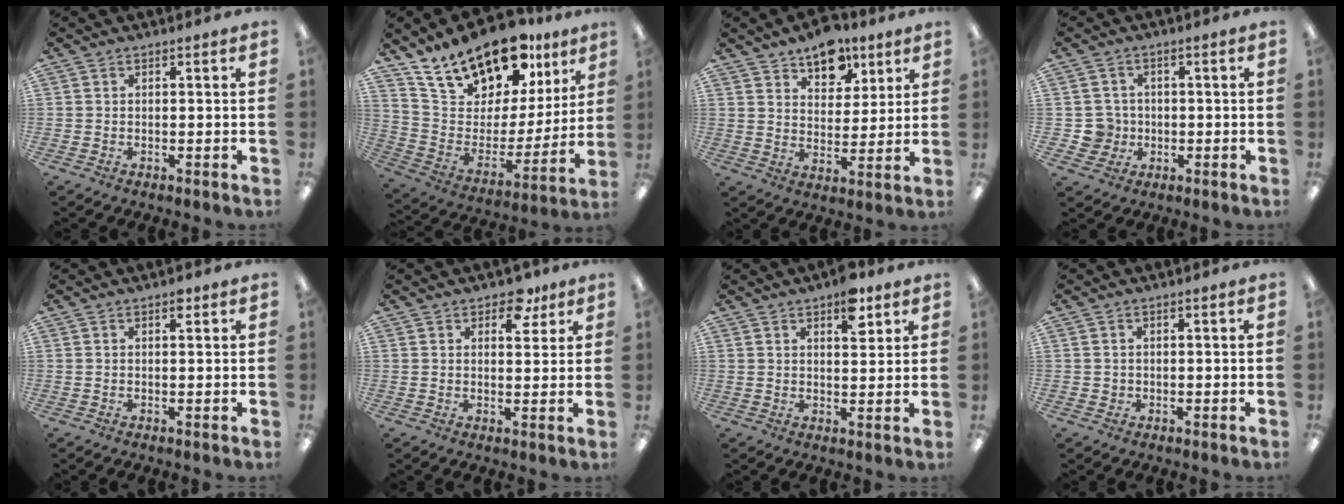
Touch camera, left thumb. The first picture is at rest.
{"total": 19.4, "force": [16.0, 7.8, 7.6], "torque": [-0.147, -0.114, 0.287]}
{"total": 11.0, "force": [8.2, 6.3, 3.8], "torque": [-0.042, -0.049, 0.147]}
{"total": 5.4, "force": [-0.4, 5.3, 0.8], "torque": [-0.024, 0.012, -0.006]}
{"total": 1.4, "force": [0.9, 0.6, 0.8], "torque": [-0.002, -0.005, 0.012]}
{"total": 6.8, "force": [4.7, 3.7, 3.3], "torque": [-0.028, -0.018, 0.079]}
{"total": 7.3, "force": [4.5, 3.4, 4.6], "torque": [-0.043, -0.024, 0.071]}
{"total": 1.1, "force": [0.1, 1.1, 0.1], "torque": [-0.003, 0.006, -0.002]}